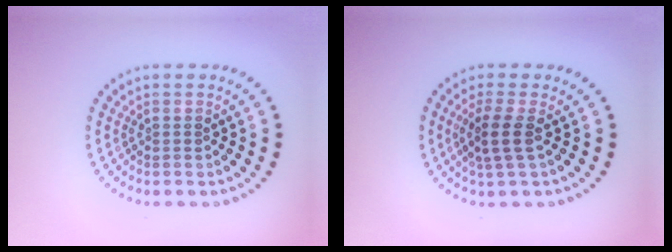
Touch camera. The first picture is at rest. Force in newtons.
{"total": 2.3, "press": 1.9, "slide": 1.3}